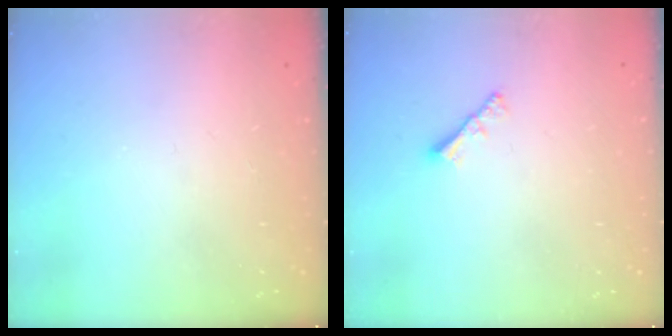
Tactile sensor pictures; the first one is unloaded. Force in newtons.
{"total": 2.2, "press": 2.1, "slide": 0.6}